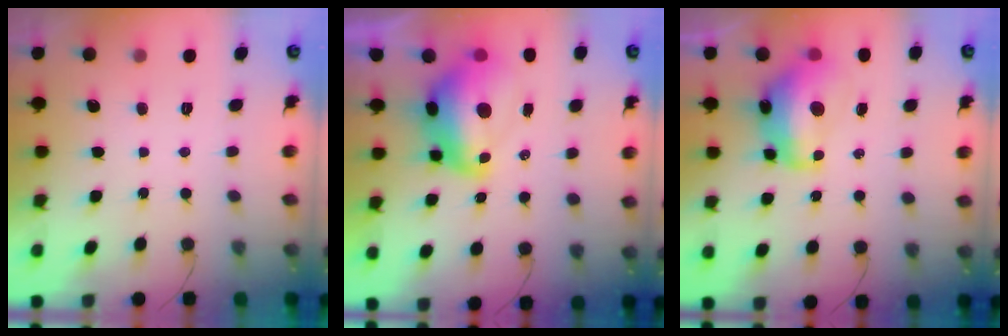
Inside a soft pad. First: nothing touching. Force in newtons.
{"total": 14.5, "press": 14.4, "slide": 1.2}
{"total": 13.4, "press": 13.3, "slide": 1.4}